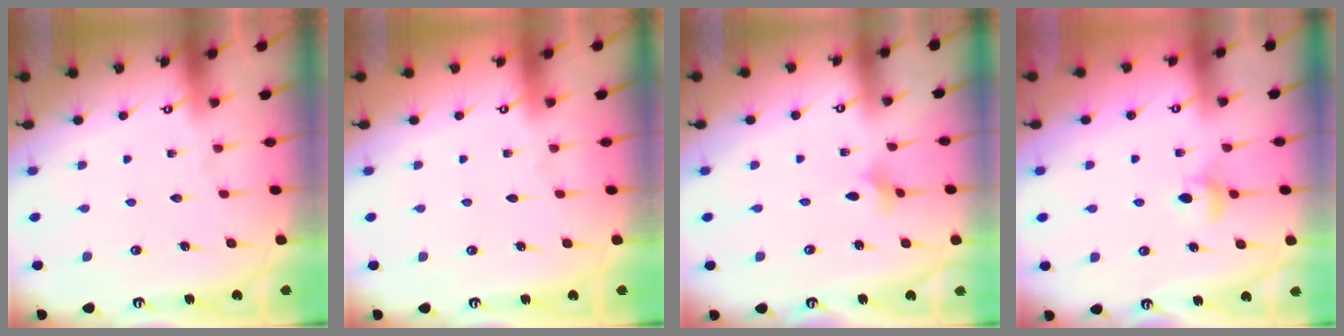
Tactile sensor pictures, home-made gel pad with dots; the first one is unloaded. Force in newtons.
{"total": 0.0}
{"total": 1.8, "press": 1.7, "slide": 0.5}
{"total": 4.7, "press": 4.6, "slide": 0.7}